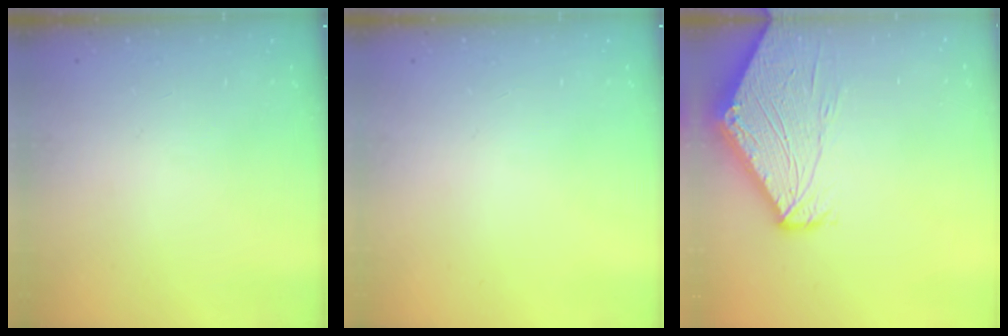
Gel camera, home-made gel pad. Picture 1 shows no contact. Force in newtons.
{"total": 0.0}
{"total": 10.9, "press": 10.8, "slide": 1.2}